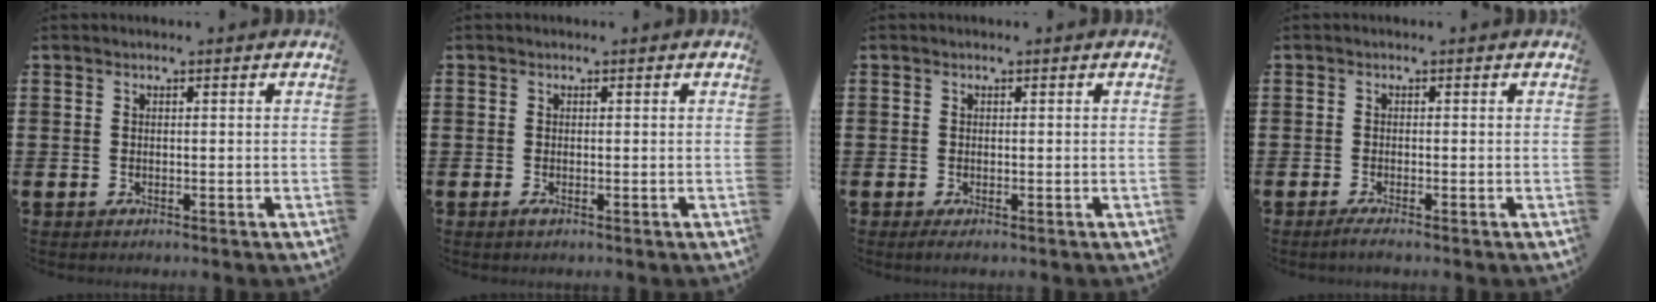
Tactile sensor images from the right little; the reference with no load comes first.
{"total": 0.7, "force": [-0.2, 0.1, 0.6], "torque": [-0.011, -0.002, -0.004]}
{"total": 0.5, "force": [-0.1, 0.0, 0.5], "torque": [-0.009, -0.001, -0.002]}
{"total": 0.9, "force": [-0.7, 0.0, 0.6], "torque": [-0.008, -0.005, -0.012]}